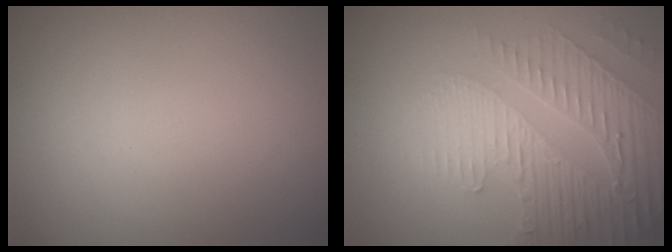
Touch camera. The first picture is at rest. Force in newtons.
{"total": 4.1, "press": 3.9, "slide": 1.3}